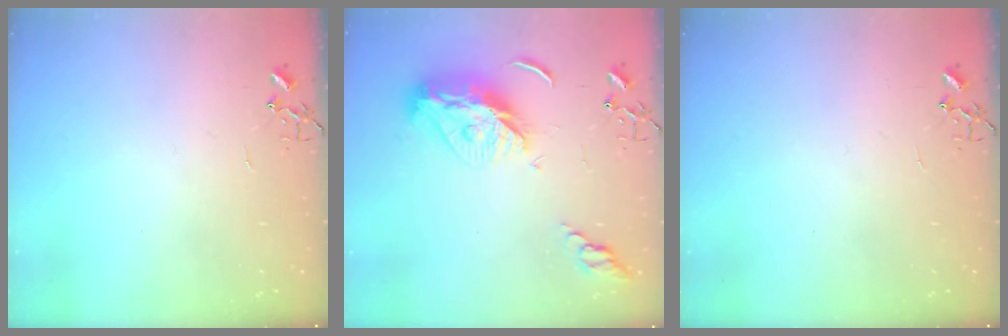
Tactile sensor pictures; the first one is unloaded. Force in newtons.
{"total": 13.4, "press": 13.4, "slide": 1.2}
{"total": 0.0}